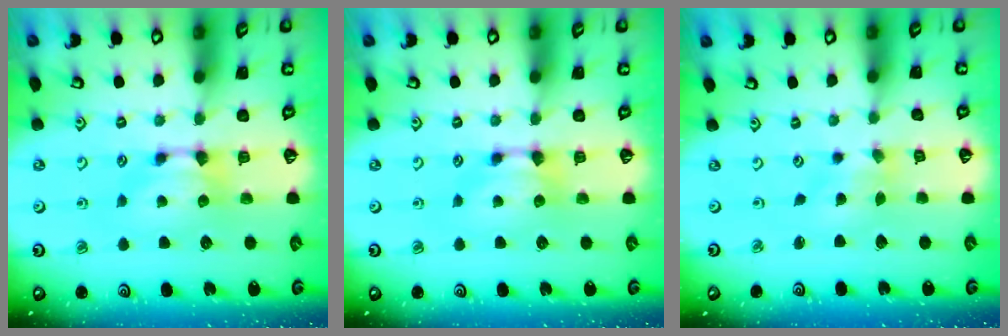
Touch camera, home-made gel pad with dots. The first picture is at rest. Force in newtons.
{"total": 0.0}
{"total": 1.9, "press": 1.5, "slide": 1.2}